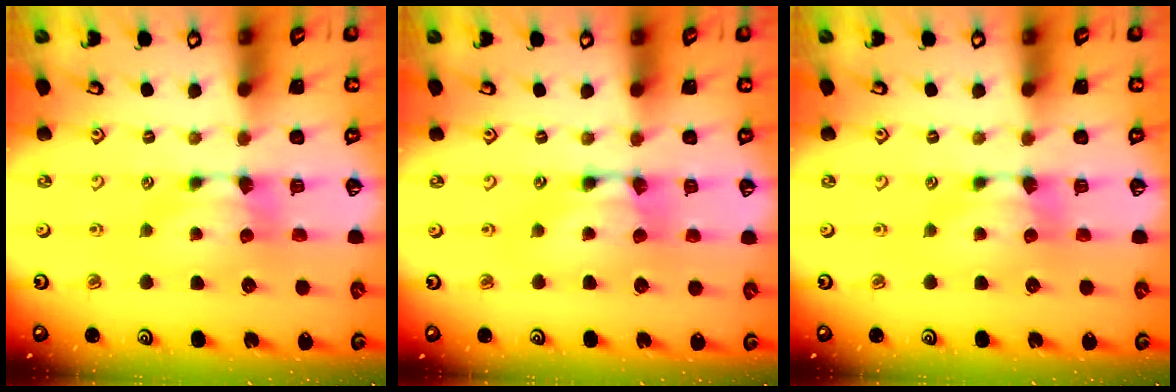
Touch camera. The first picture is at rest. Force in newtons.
{"total": 2.1, "press": 2.1, "slide": 0.0}
{"total": 0.0}